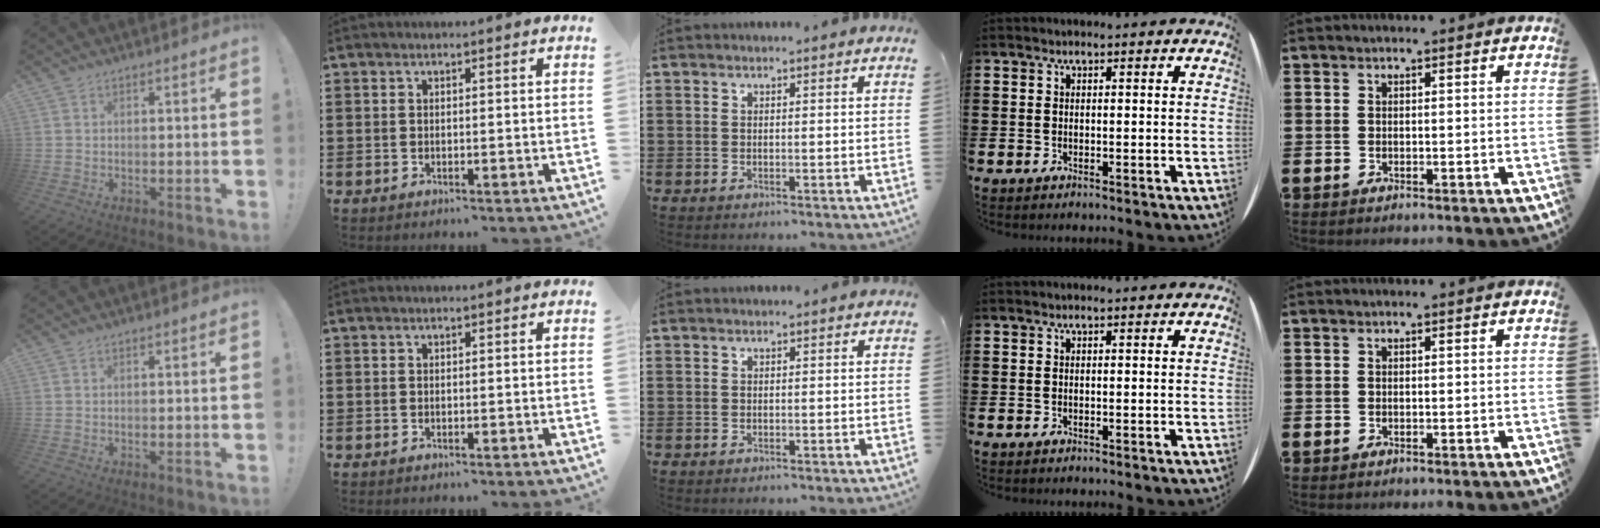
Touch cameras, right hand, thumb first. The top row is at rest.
{}